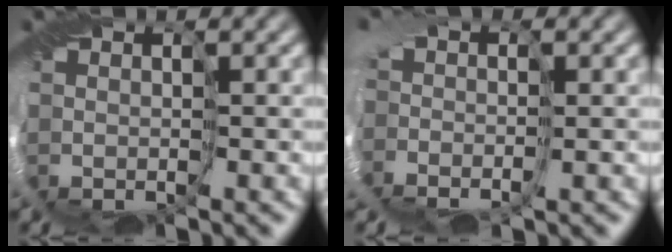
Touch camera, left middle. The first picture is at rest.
{"total": 2.5, "force": [-0.8, 1.7, 1.7], "torque": [-0.024, 0.000, -0.019]}